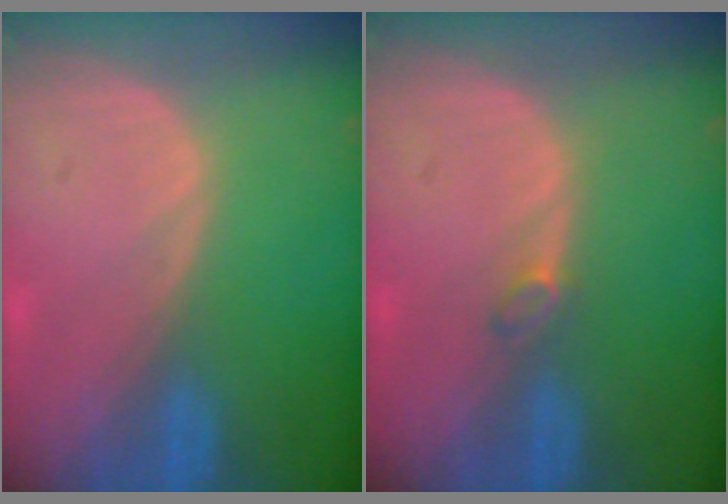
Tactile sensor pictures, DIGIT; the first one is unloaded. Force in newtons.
{"total": 1.2, "press": 1.2, "slide": 0.4}